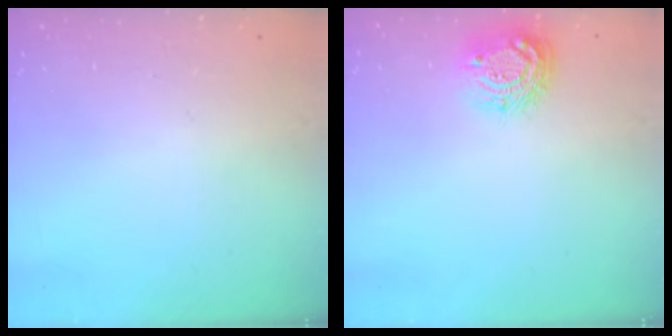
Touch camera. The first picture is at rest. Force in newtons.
{"total": 10.9, "press": 10.8, "slide": 0.8}